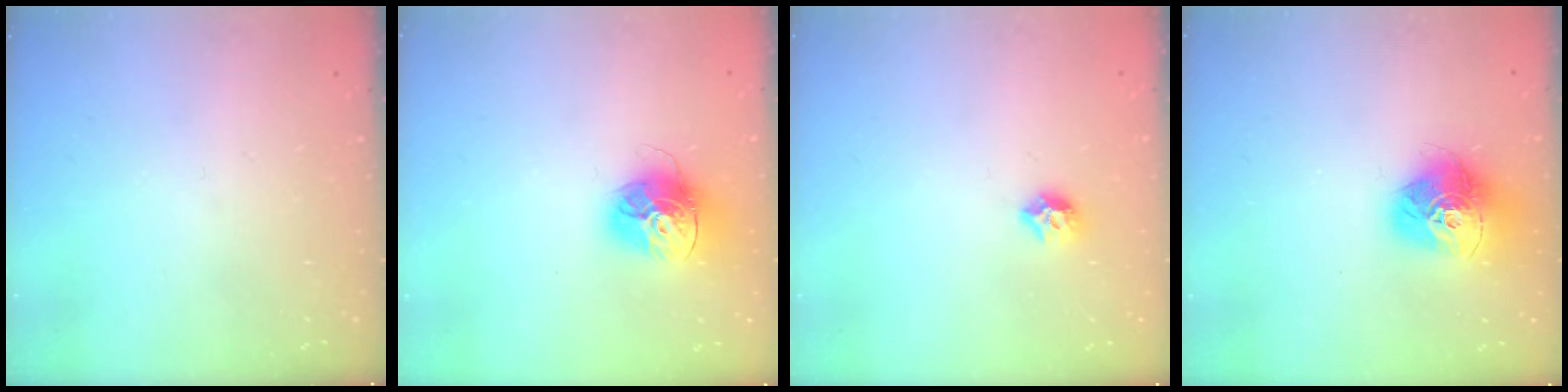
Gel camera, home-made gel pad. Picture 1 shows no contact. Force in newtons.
{"total": 14.9, "press": 14.9, "slide": 1.6}
{"total": 7.5, "press": 7.4, "slide": 0.8}
{"total": 17.0, "press": 16.9, "slide": 1.5}